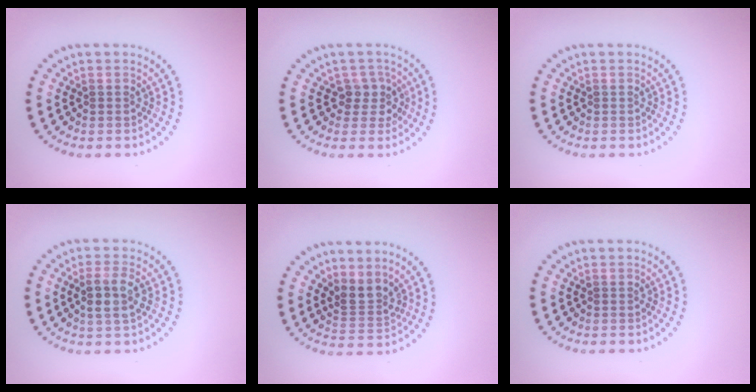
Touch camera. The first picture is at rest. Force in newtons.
{"total": 2.4, "press": 1.9, "slide": 1.5}
{"total": 0.0}
{"total": 2.8, "press": 2.6, "slide": 1.1}
{"total": 2.6, "press": 1.9, "slide": 1.7}
{"total": 0.0}